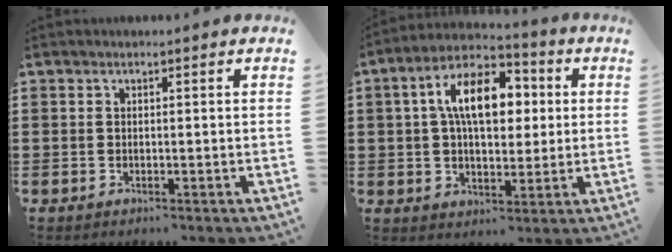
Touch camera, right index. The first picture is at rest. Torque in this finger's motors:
{"motor_torque": [2.14, 0.00, 1.05, 0.21]}